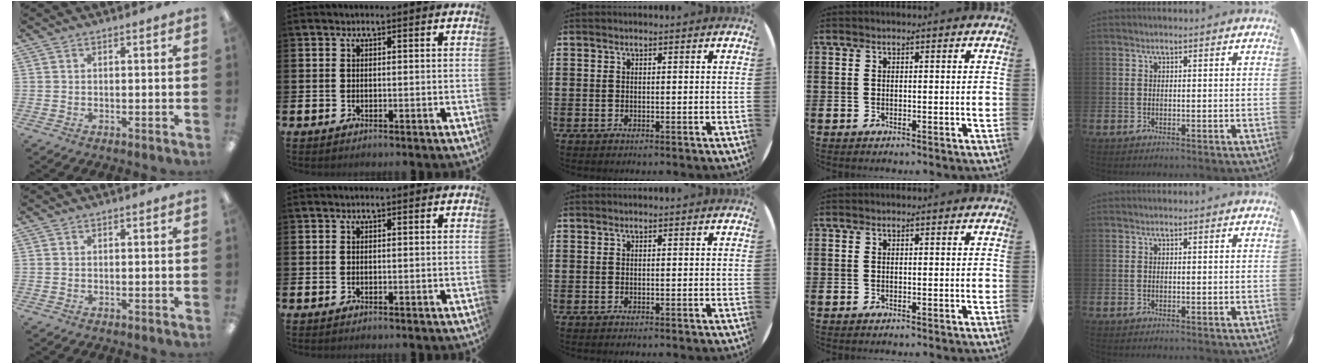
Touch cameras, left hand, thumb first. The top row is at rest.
{}